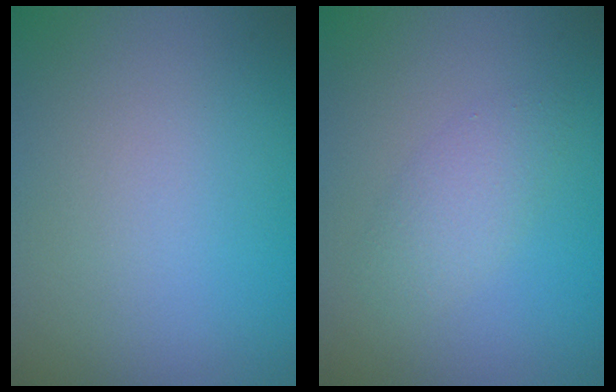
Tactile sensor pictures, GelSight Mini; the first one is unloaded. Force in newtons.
{"total": 2.1, "press": 2.1, "slide": 0.0}